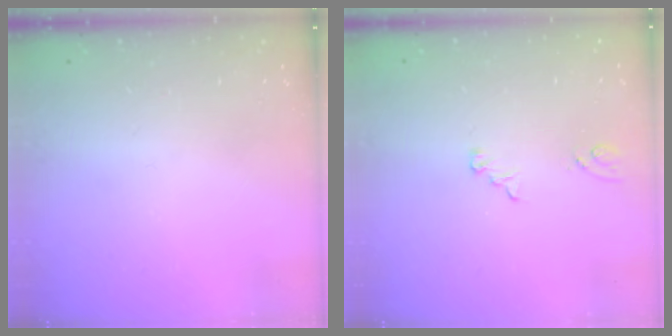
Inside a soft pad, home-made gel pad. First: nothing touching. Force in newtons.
{"total": 3.7, "press": 3.7, "slide": 0.5}